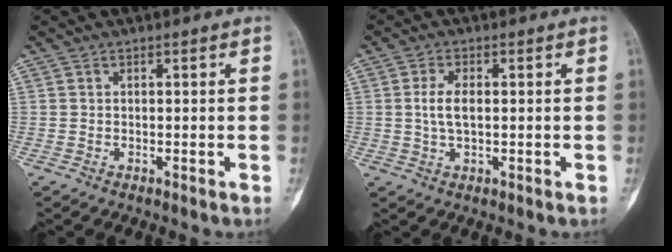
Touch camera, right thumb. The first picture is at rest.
{"total": 4.3, "force": [0.2, 2.1, 3.8], "torque": [-0.079, 0.001, 0.005]}